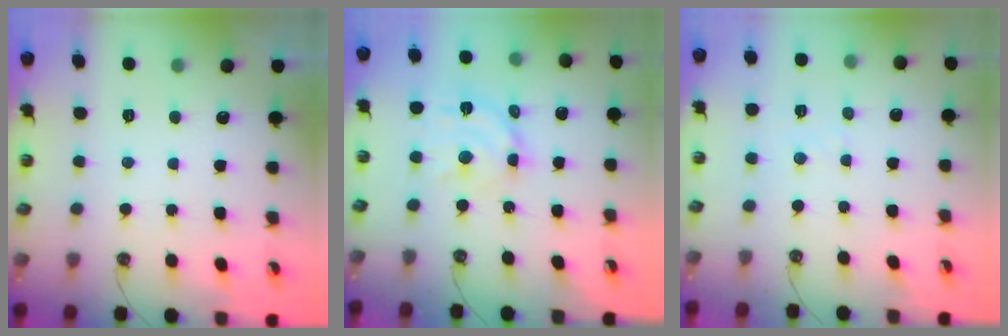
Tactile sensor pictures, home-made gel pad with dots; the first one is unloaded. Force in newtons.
{"total": 11.7, "press": 11.7, "slide": 0.9}
{"total": 2.5, "press": 2.4, "slide": 0.4}